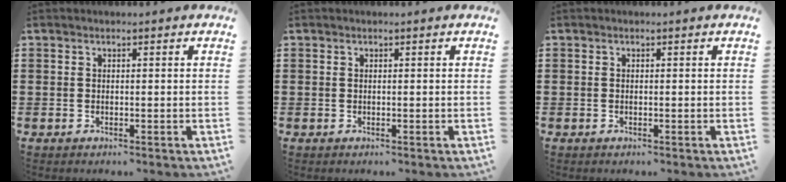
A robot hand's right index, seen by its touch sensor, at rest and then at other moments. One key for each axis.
{"total": 0.0}
{"total": 0.0}